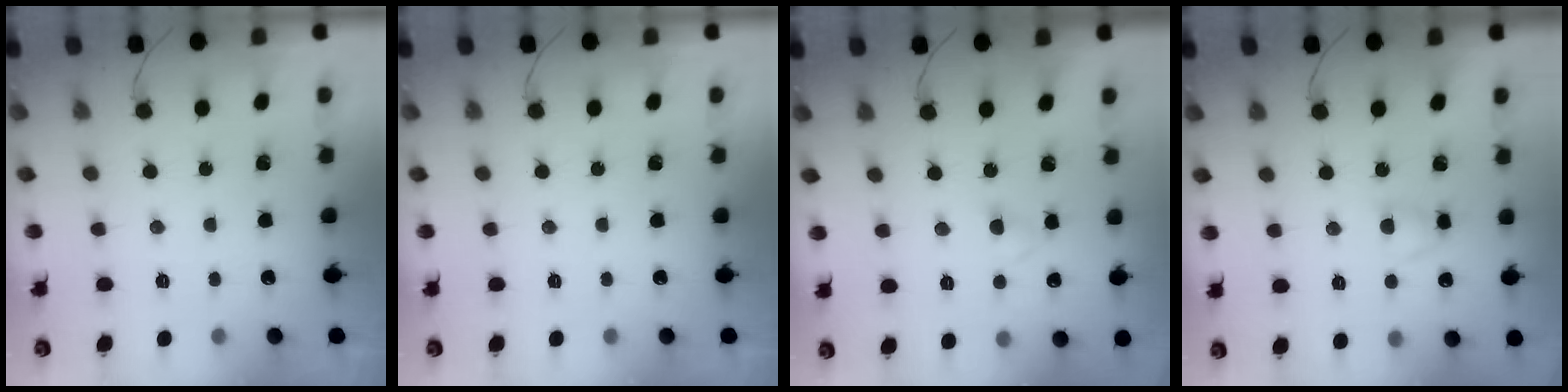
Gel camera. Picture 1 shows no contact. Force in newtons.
{"total": 0.0}
{"total": 2.4, "press": 2.1, "slide": 1.1}
{"total": 3.5, "press": 3.4, "slide": 0.7}